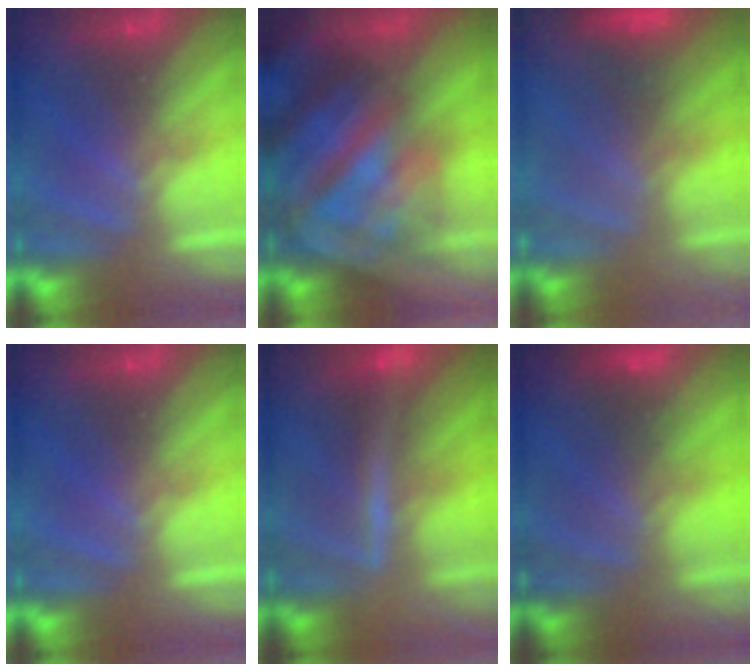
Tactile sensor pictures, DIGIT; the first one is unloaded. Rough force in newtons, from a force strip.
{"total": 7.7}
{"total": 2.9}
{"total": 0.0}
{"total": 2.4}
{"total": 1.4}